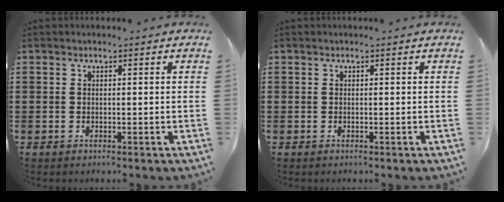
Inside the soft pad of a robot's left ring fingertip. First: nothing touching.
{"total": 0.0}